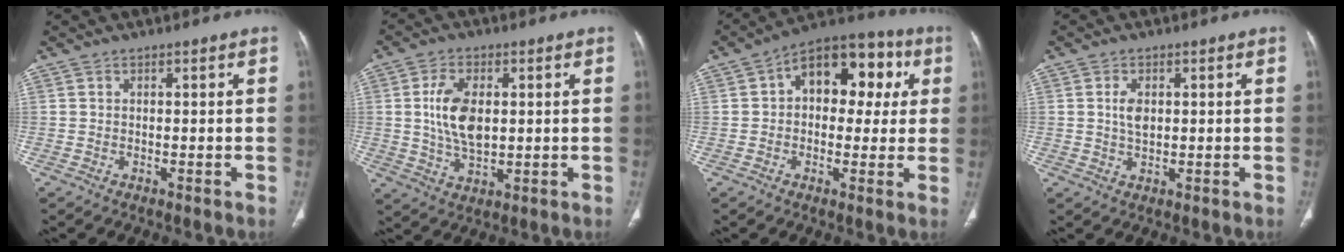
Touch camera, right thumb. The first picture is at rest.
{"total": 9.3, "force": [1.3, 5.3, 7.6], "torque": [-0.139, -0.006, 0.030]}
{"total": 15.3, "force": [3.5, 9.9, 11.0], "torque": [-0.097, 0.034, 0.041]}
{"total": 3.2, "force": [0.7, 2.0, 2.5], "torque": [-0.042, -0.003, 0.014]}